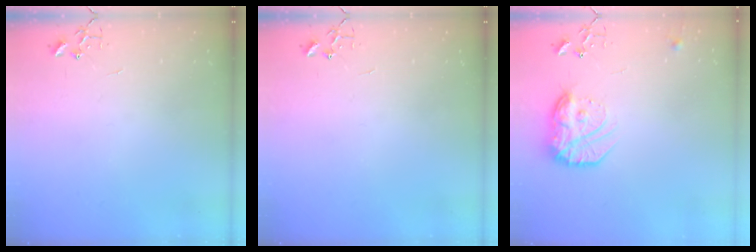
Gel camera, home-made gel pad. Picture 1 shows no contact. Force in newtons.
{"total": 0.0}
{"total": 16.9, "press": 16.8, "slide": 1.4}